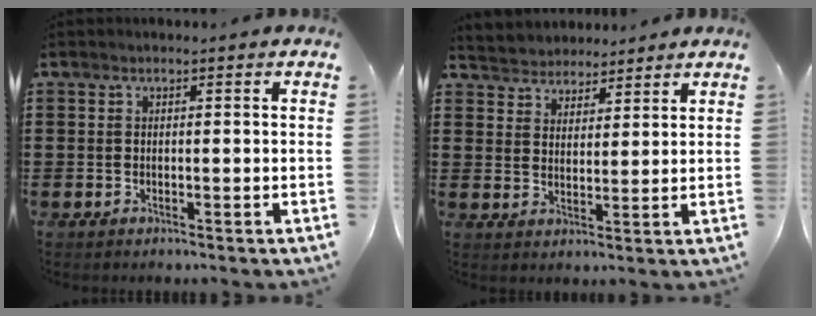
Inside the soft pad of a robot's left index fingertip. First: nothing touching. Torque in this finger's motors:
{"motor_torque": [2.14, 0.00, 0.42, 0.13]}